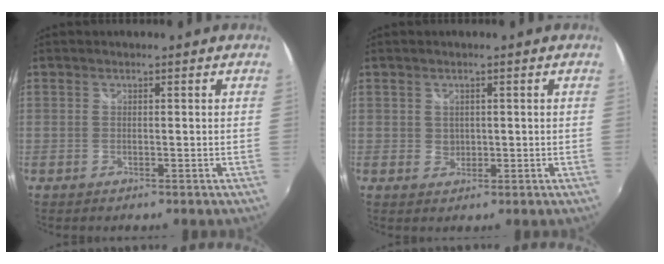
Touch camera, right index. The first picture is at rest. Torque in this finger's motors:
{"motor_torque": [0.06, 0.06, 0.07, 0.01]}